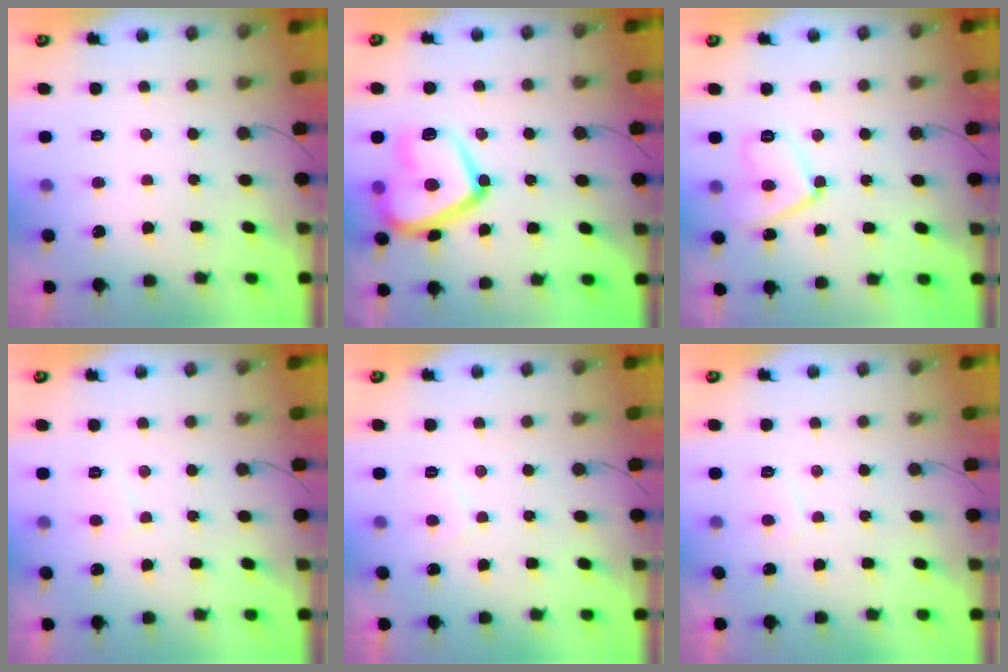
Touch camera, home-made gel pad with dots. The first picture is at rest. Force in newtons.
{"total": 17.8, "press": 17.7, "slide": 1.6}
{"total": 11.4, "press": 11.1, "slide": 2.2}
{"total": 2.9, "press": 2.9, "slide": 0.3}
{"total": 2.1, "press": 1.9, "slide": 0.7}
{"total": 1.6, "press": 1.5, "slide": 0.6}